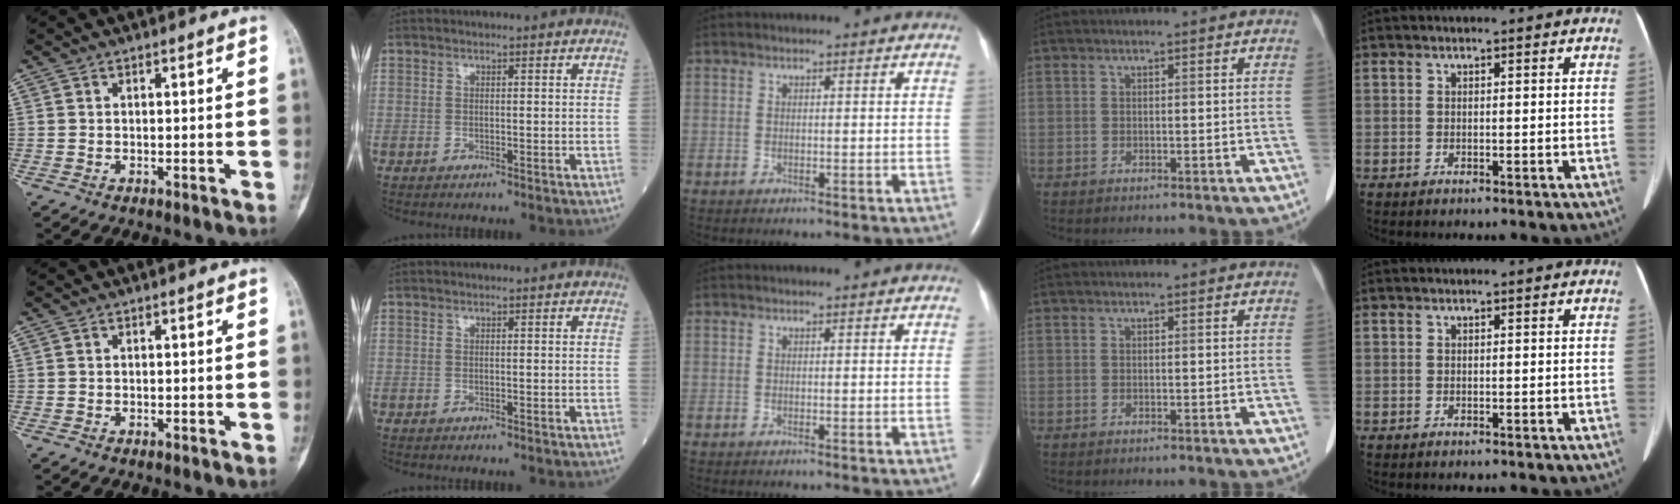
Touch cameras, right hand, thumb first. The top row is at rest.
{}